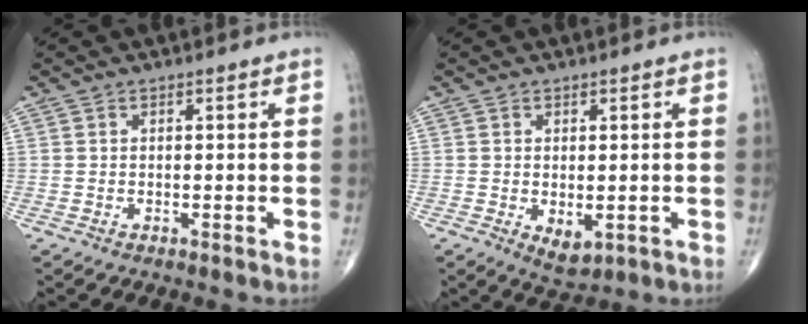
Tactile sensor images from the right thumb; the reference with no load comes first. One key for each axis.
{"total": 3.8, "fx": -0.7, "fy": 2.0, "fz": 3.1, "tx": -0.042, "ty": -0.008, "tz": 0.000}